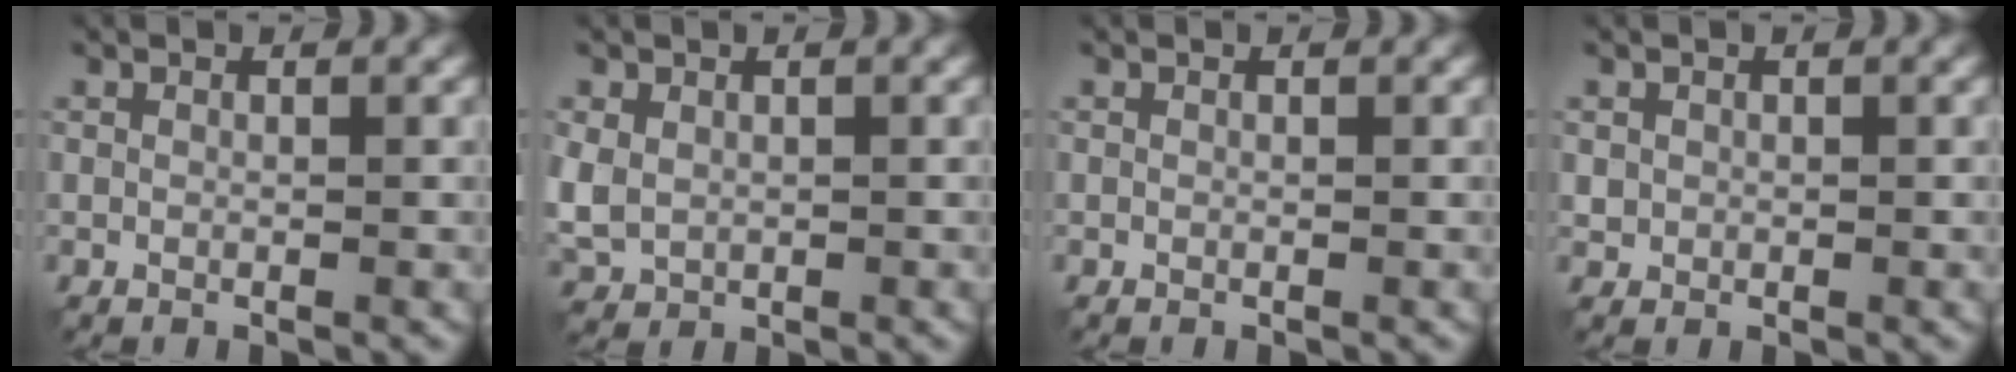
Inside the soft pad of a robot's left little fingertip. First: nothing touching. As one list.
[{"total": 3.1, "force": [0.0, 2.5, 1.9], "torque": [-0.055, -0.004, 0.002]}, {"total": 0.0}, {"total": 0.6, "force": [0.1, 0.6, 0.1], "torque": [0.002, -0.003, 0.005]}]